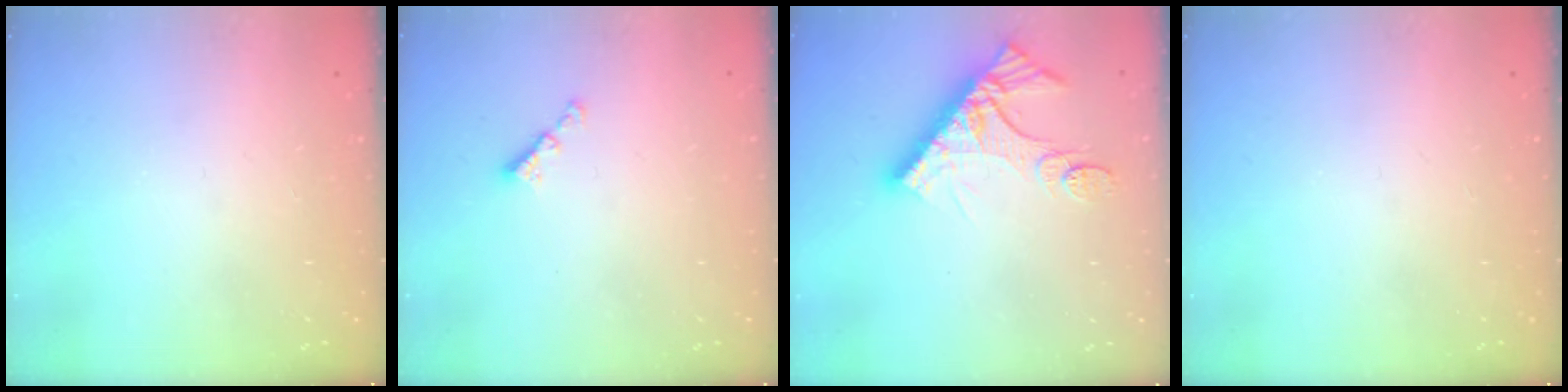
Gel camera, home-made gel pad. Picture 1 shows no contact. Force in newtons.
{"total": 2.4, "press": 2.4, "slide": 0.4}
{"total": 12.2, "press": 12.1, "slide": 1.1}
{"total": 0.0}